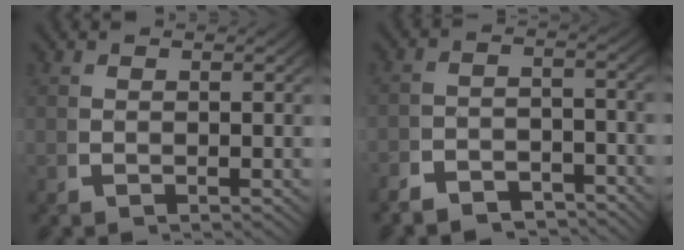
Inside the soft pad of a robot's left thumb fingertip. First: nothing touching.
{"total": 4.0, "force": [-3.7, 1.3, 0.8], "torque": [0.000, -0.015, -0.065]}